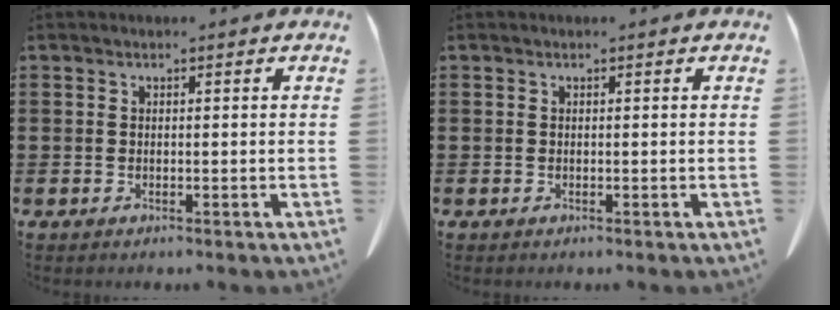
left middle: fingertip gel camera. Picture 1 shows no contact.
{"total": 0.0}